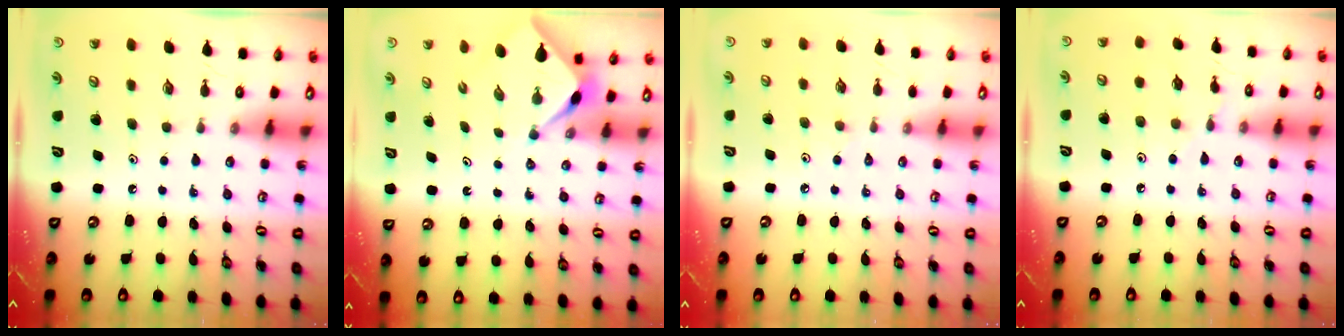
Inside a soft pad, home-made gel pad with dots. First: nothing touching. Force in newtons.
{"total": 2.3, "press": 2.3, "slide": 0.3}
{"total": 2.1, "press": 2.0, "slide": 0.4}
{"total": 3.2, "press": 3.2, "slide": 0.4}